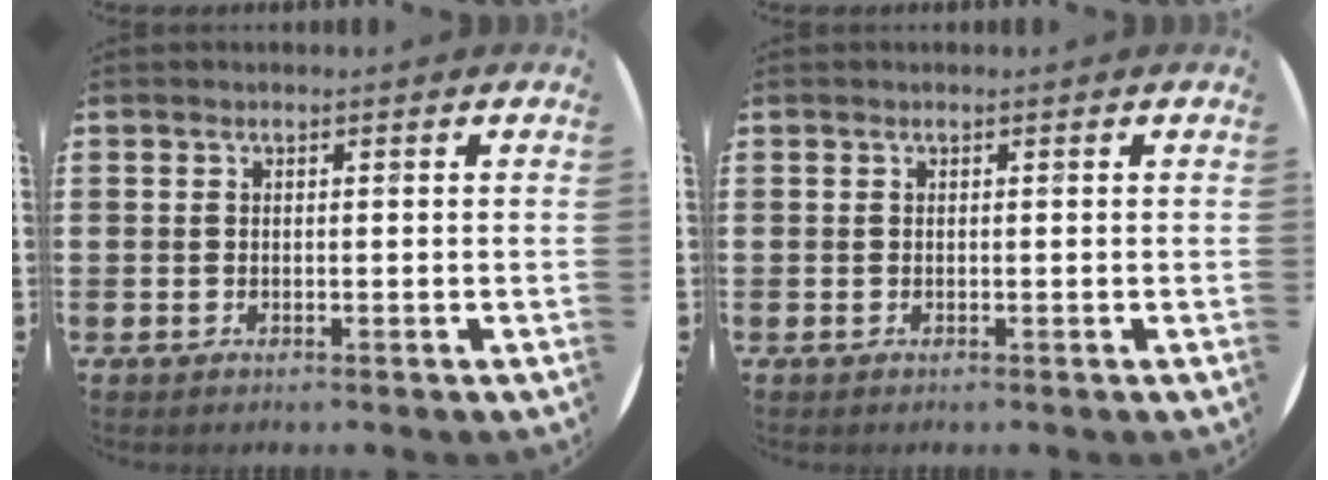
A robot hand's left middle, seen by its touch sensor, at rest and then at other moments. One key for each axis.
{"total": 0.0}